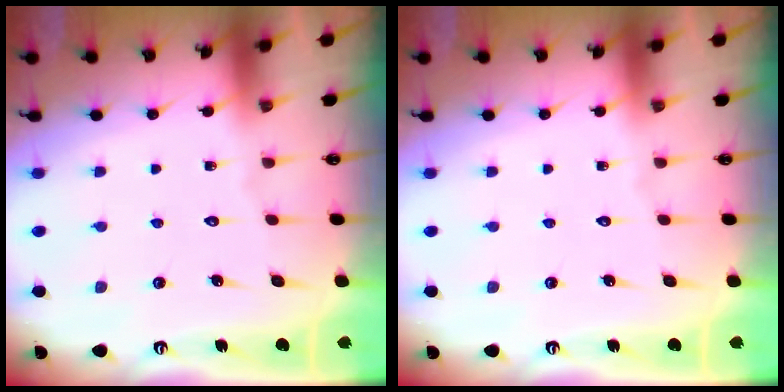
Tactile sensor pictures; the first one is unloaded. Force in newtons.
{"total": 0.0}